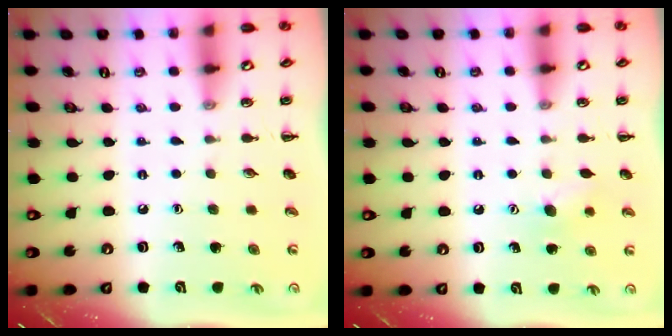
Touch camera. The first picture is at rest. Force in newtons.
{"total": 7.5, "press": 7.3, "slide": 1.6}